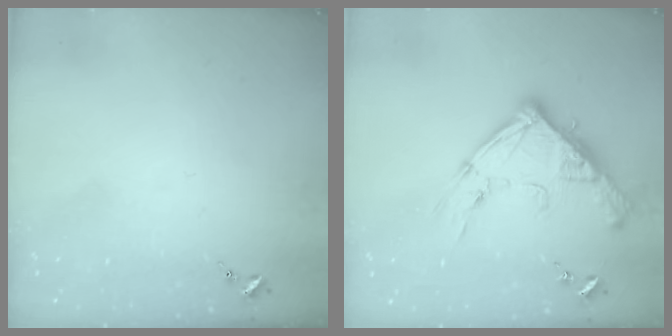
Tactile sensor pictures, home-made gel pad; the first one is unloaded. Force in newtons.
{"total": 16.4, "press": 16.3, "slide": 1.4}